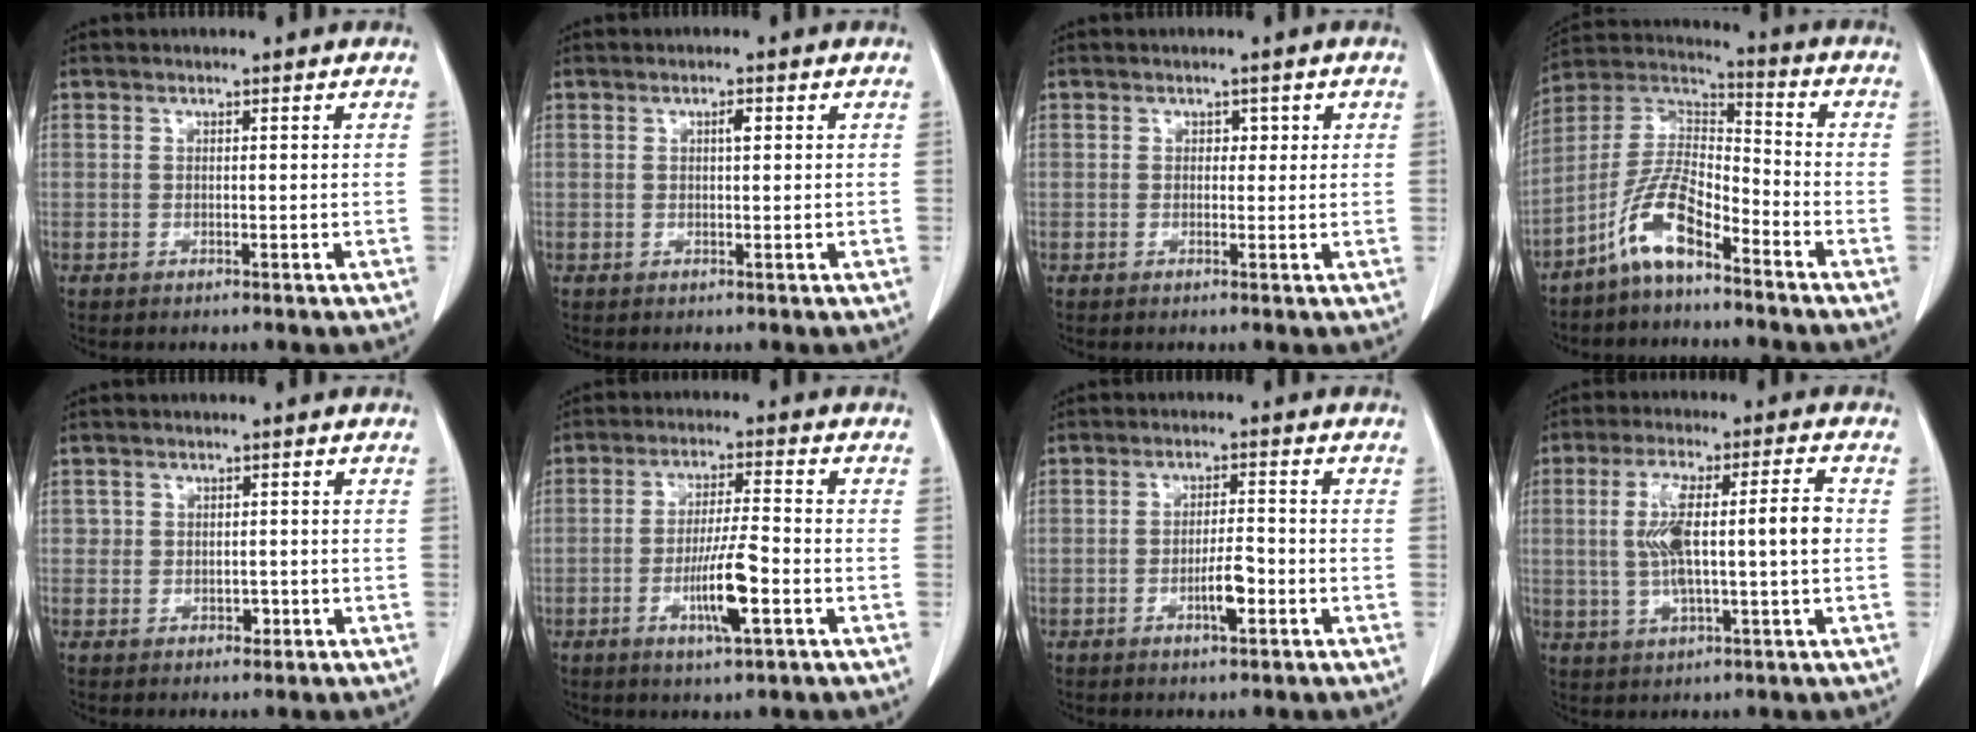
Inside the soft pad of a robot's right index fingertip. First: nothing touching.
{"total": 1.3, "force": [0.4, 0.3, 1.2], "torque": [-0.021, 0.002, 0.006]}
{"total": 1.4, "force": [0.4, 1.1, 0.7], "torque": [0.001, 0.002, 0.001]}
{"total": 10.2, "force": [-6.7, 2.5, 7.2], "torque": [-0.159, 0.014, -0.134]}
{"total": 1.9, "force": [-0.4, 1.7, 0.9], "torque": [-0.007, 0.003, -0.002]}
{"total": 8.2, "force": [-2.8, 0.6, 7.7], "torque": [-0.141, -0.006, -0.050]}
{"total": 4.4, "force": [-1.7, 0.8, 4.0], "torque": [-0.068, 0.000, -0.029]}
{"total": 11.3, "force": [0.3, 1.5, 11.2], "torque": [-0.207, 0.021, 0.009]}